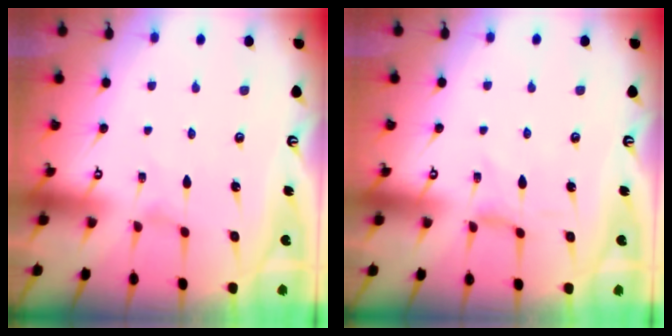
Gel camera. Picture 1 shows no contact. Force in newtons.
{"total": 0.0}